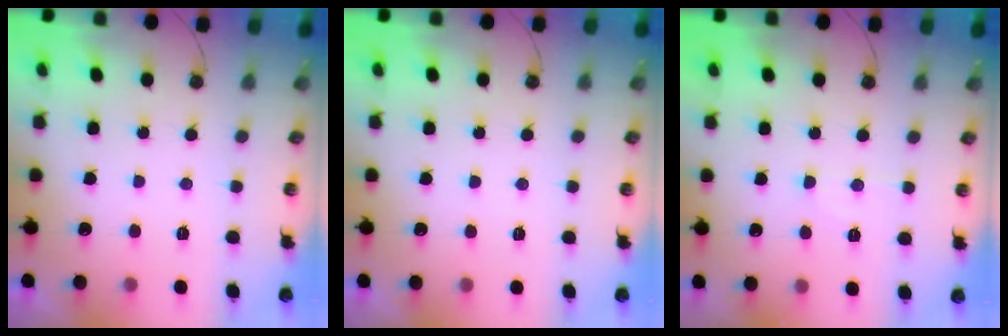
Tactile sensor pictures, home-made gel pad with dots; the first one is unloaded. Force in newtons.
{"total": 2.8, "press": 2.8, "slide": 0.5}
{"total": 6.1, "press": 6.1, "slide": 0.4}